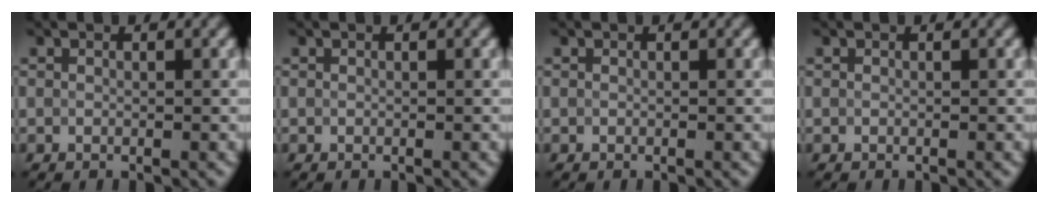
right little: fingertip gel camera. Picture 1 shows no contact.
{"total": 0.0}
{"total": 0.0}
{"total": 0.0}